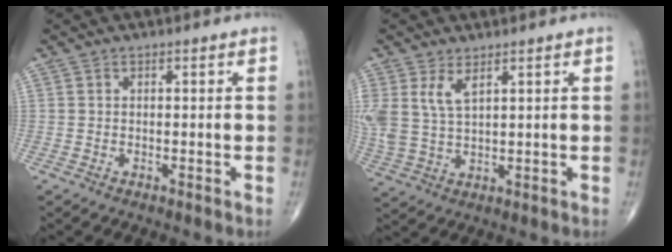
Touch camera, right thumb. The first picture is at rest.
{"total": 7.0, "force": [3.3, 3.3, 5.3], "torque": [-0.122, -0.008, 0.075]}